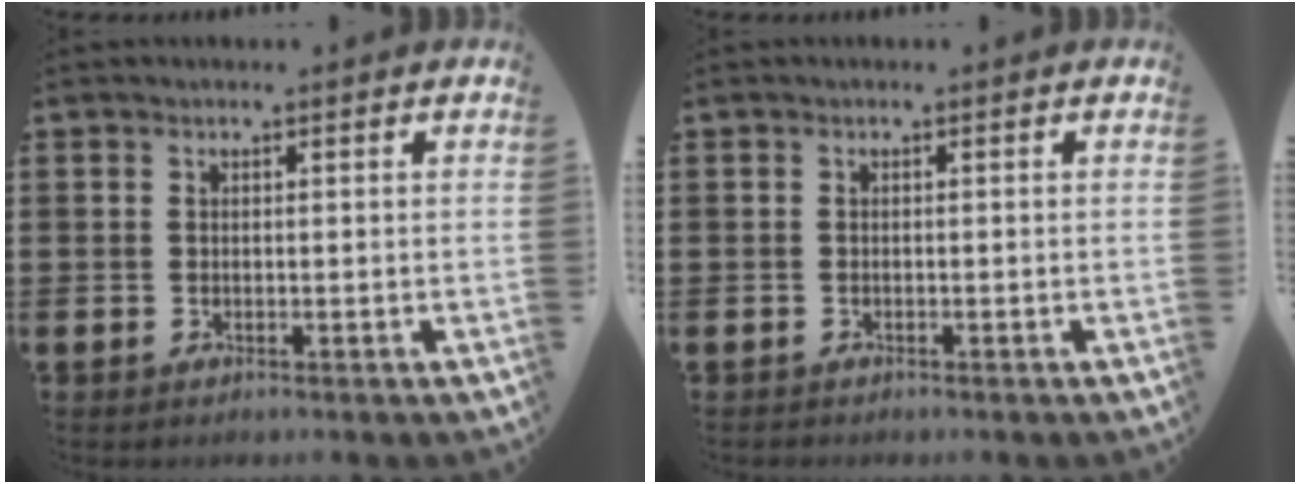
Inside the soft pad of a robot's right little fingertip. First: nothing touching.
{"total": 0.0}